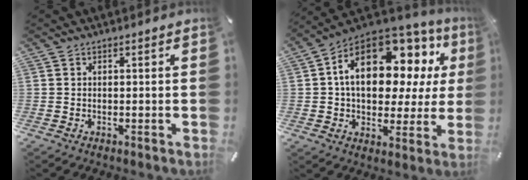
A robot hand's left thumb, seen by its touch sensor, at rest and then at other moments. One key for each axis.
{"total": 19.6, "fx": 6.5, "fy": 11.9, "fz": 14.2, "tx": -0.228, "ty": -0.029, "tz": 0.109}